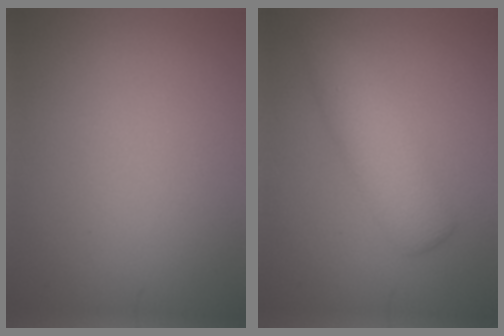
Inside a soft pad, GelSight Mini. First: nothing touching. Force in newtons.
{"total": 3.8, "press": 3.8, "slide": 0.2}